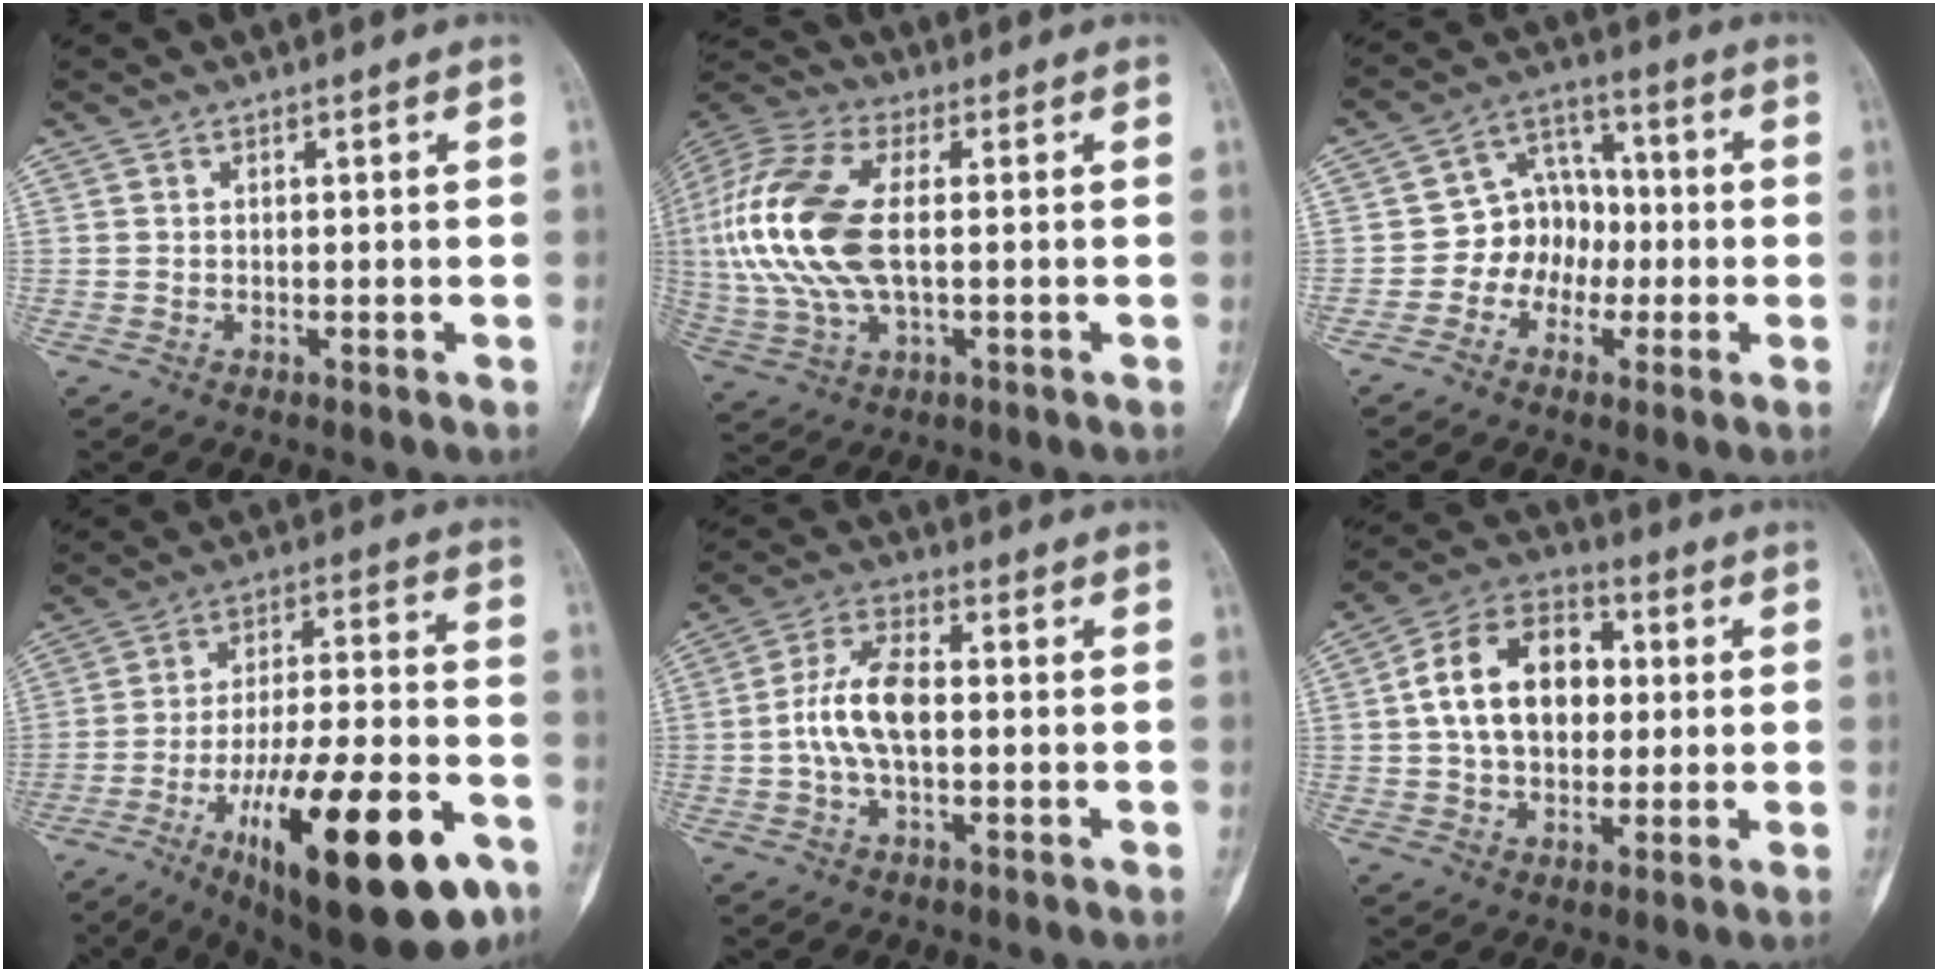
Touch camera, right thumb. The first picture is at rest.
{"total": 18.9, "force": [0.7, 9.4, 16.3], "torque": [-0.379, 0.007, 0.013]}
{"total": 8.8, "force": [-1.9, 7.6, 4.1], "torque": [-0.021, 0.036, -0.046]}
{"total": 27.9, "force": [-12.7, 8.8, 23.2], "torque": [-0.340, 0.052, -0.188]}
{"total": 9.0, "force": [-0.5, 4.4, 7.9], "torque": [-0.165, 0.024, -0.015]}
{"total": 15.6, "force": [1.7, 10.9, 11.1], "torque": [-0.159, 0.020, 0.022]}